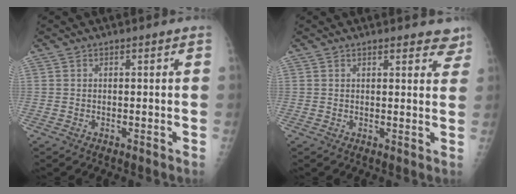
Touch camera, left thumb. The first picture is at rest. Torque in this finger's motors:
{"motor_torque": [0.02, 0.04, -0.27, -0.28, 0.03]}